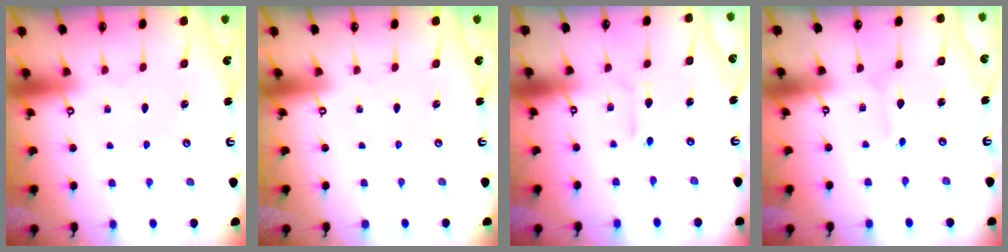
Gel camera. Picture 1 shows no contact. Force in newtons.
{"total": 0.0}
{"total": 3.1, "press": 2.9, "slide": 1.0}
{"total": 4.0, "press": 4.0, "slide": 0.4}